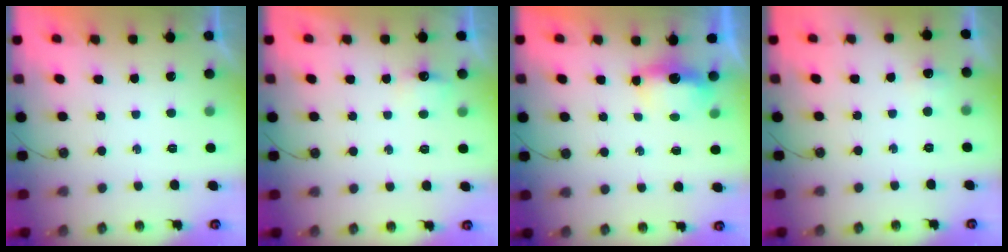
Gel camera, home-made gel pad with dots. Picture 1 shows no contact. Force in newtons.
{"total": 4.2, "press": 4.1, "slide": 0.6}
{"total": 4.0, "press": 4.0, "slide": 0.5}
{"total": 5.4, "press": 5.3, "slide": 0.7}